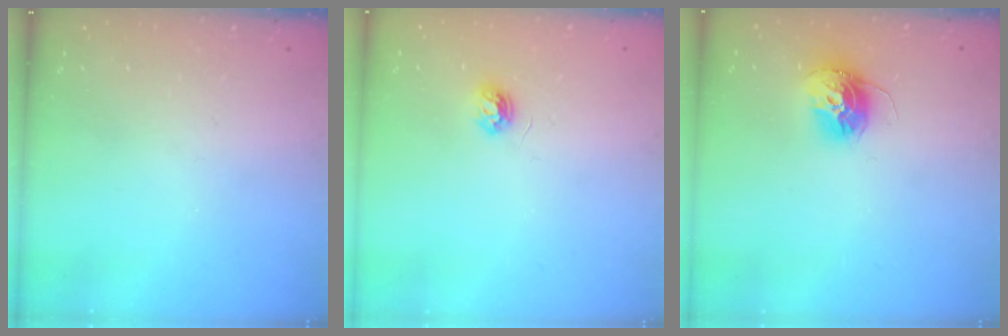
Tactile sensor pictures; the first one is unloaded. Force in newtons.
{"total": 4.5, "press": 4.4, "slide": 0.5}
{"total": 12.4, "press": 12.4, "slide": 1.0}